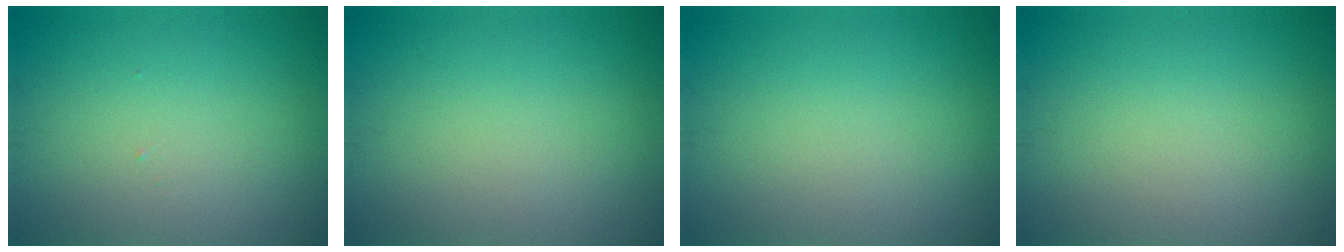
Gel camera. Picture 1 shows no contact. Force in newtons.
{"total": 0.0}
{"total": 0.0}
{"total": 0.0}